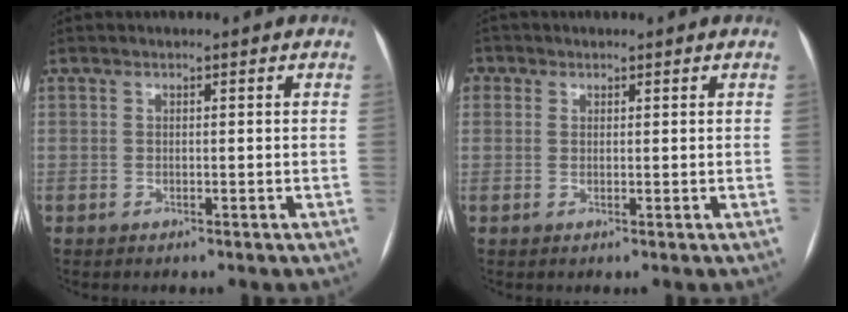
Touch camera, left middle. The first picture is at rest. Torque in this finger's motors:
{"motor_torque": [2.13, -0.01, 1.05, 0.14]}